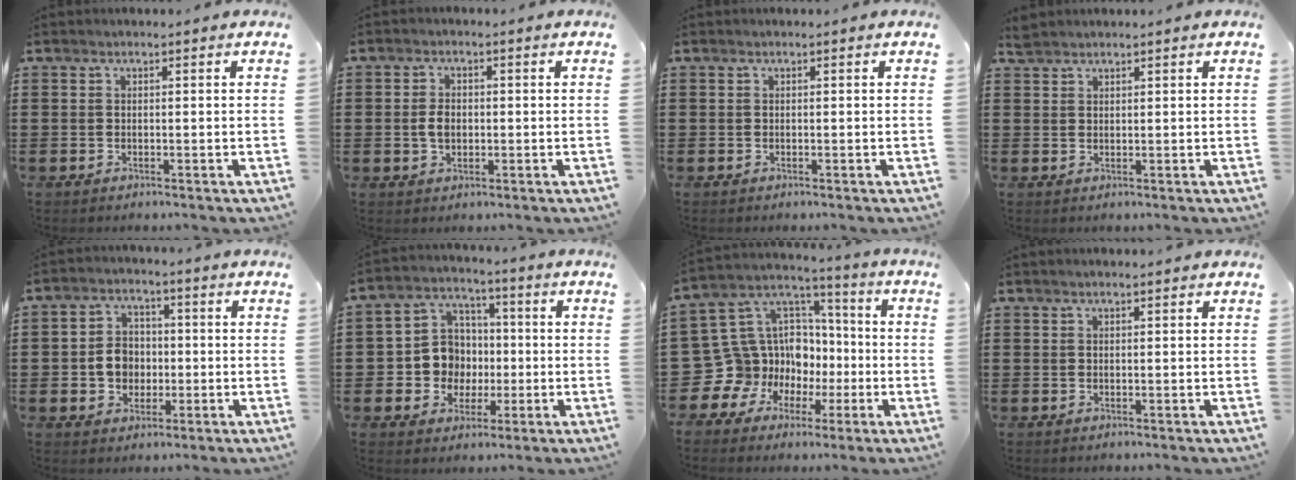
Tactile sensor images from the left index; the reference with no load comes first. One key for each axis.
{"total": 3.2, "fx": -0.1, "fy": 2.0, "fz": 2.5, "tx": -0.056, "ty": 0.003, "tz": -0.005}
{"total": 0.0}
{"total": 2.5, "fx": 2.4, "fy": 0.4, "fz": 0.4, "tx": -0.015, "ty": 0.001, "tz": 0.049}
{"total": 5.7, "fx": -0.5, "fy": 4.9, "fz": 2.8, "tx": -0.058, "ty": 0.010, "tz": -0.013}
{"total": 8.3, "fx": -0.6, "fy": 7.8, "fz": 2.7, "tx": -0.090, "ty": 0.015, "tz": -0.006}
{"total": 14.3, "fx": -4.0, "fy": 13.2, "fz": 3.8, "tx": -0.127, "ty": -0.013, "tz": -0.042}
{"total": 0.7, "fx": 0.5, "fy": 0.0, "fz": 0.5, "tx": -0.010, "ty": 0.001, "tz": 0.009}